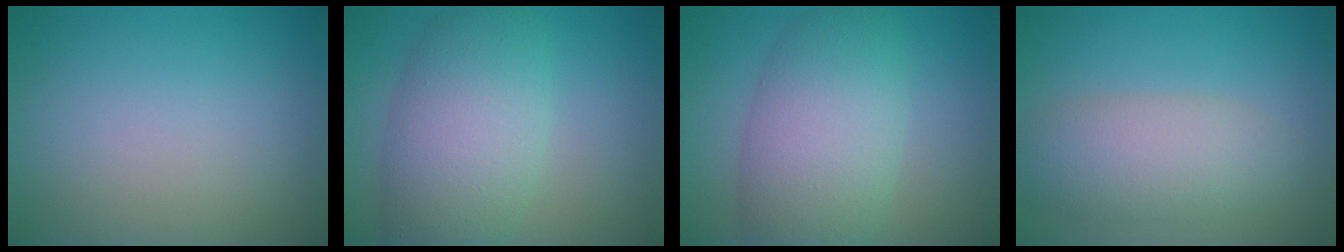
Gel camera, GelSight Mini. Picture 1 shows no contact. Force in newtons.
{"total": 7.7, "press": 7.7, "slide": 0.1}
{"total": 7.6, "press": 7.6, "slide": 0.2}
{"total": 4.6, "press": 4.6, "slide": 0.1}